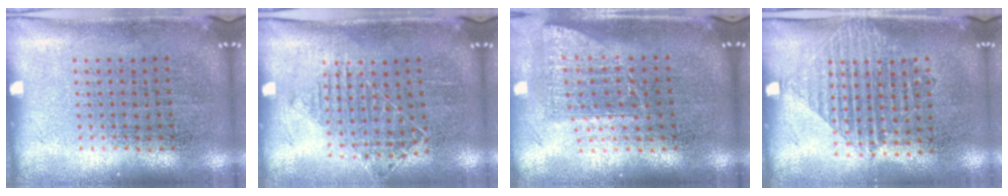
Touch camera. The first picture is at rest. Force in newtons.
{"total": 1.0, "press": 1.0, "slide": 0.2}
{"total": 1.6, "press": 1.2, "slide": 1.0}
{"total": 1.2, "press": 1.0, "slide": 0.6}